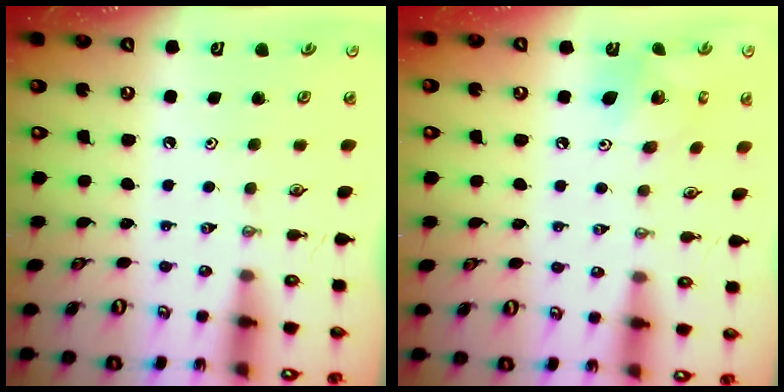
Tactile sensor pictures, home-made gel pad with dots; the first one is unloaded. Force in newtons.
{"total": 10.0, "press": 10.0, "slide": 0.7}